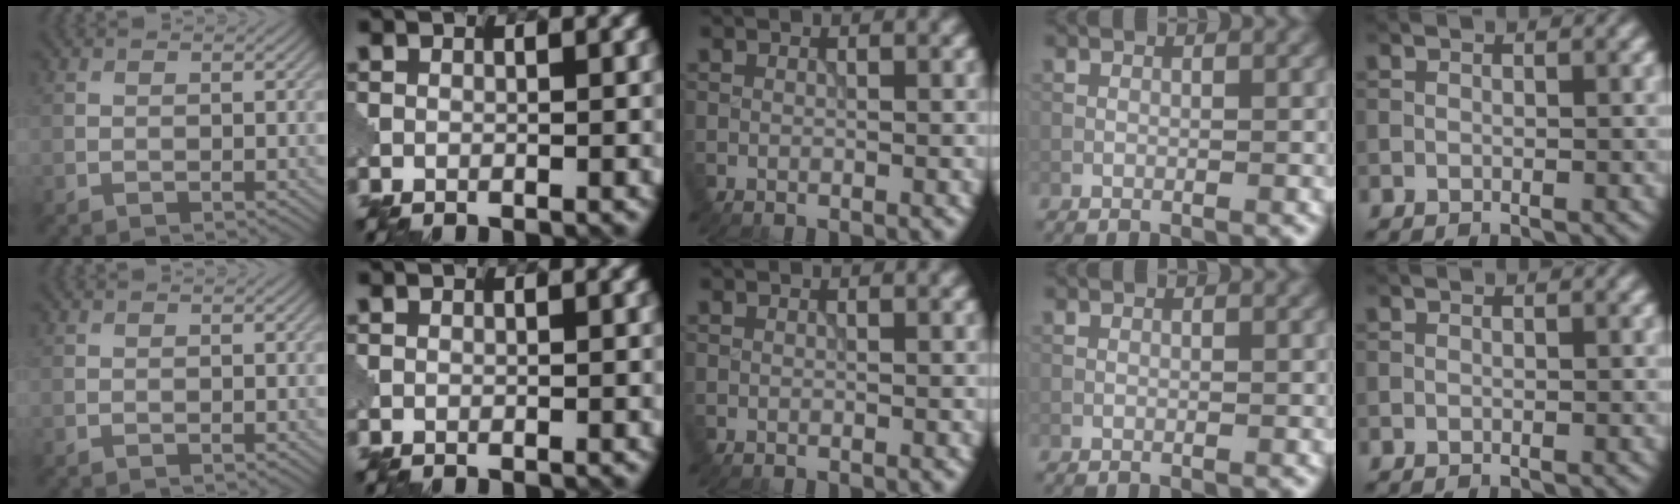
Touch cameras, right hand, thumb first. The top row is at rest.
{}